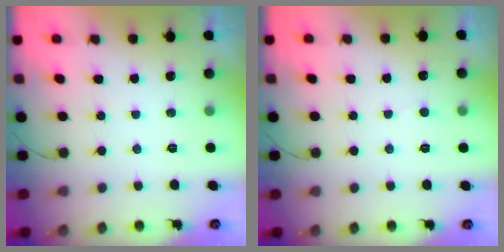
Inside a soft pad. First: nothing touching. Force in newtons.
{"total": 3.1, "press": 3.1, "slide": 0.3}